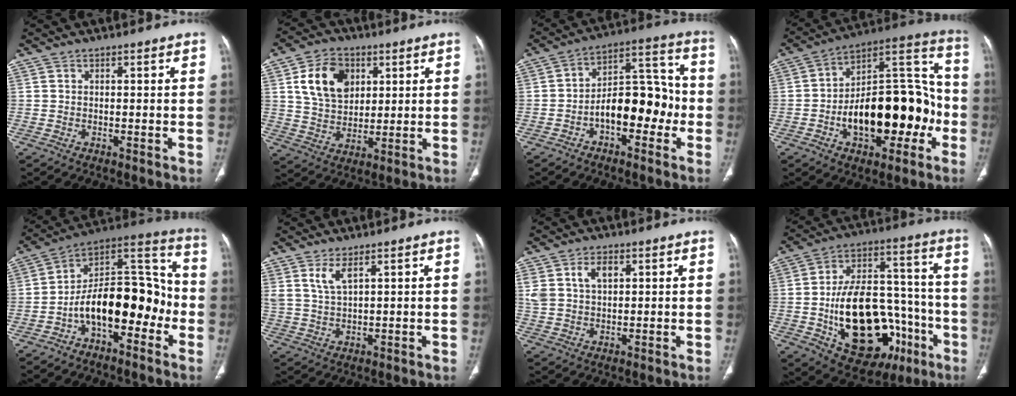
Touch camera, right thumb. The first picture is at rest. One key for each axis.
{"total": 12.3, "fx": 4.2, "fy": 8.7, "fz": 7.5, "tx": -0.103, "ty": -0.009, "tz": 0.080}
{"total": 13.5, "fx": -3.8, "fy": 7.6, "fz": 10.5, "tx": -0.128, "ty": 0.054, "tz": -0.066}
{"total": 25.1, "fx": -6.1, "fy": 13.5, "fz": 20.2, "tx": -0.272, "ty": 0.062, "tz": -0.085}
{"total": 18.4, "fx": -5.9, "fy": 9.7, "fz": 14.6, "tx": -0.198, "ty": 0.091, "tz": -0.099}
{"total": 4.0, "fx": 2.4, "fy": 1.1, "fz": 3.0, "tx": -0.067, "ty": -0.017, "tz": 0.058}
{"total": 6.1, "fx": 2.4, "fy": 3.7, "fz": 4.2, "tx": -0.073, "ty": -0.001, "tz": 0.051}
{"total": 28.8, "fx": -8.7, "fy": 16.6, "fz": 21.9, "tx": -0.337, "ty": 0.040, "tz": -0.113}